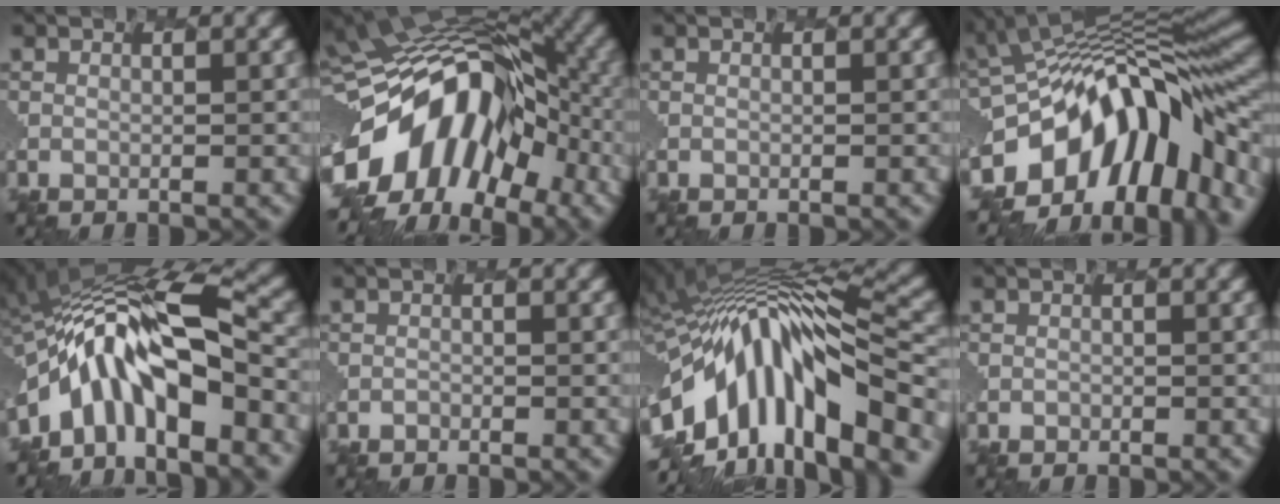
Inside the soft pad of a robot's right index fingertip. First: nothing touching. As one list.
[{"total": 15.8, "force": [-5.3, 10.2, 10.8], "torque": [-0.208, 0.005, -0.087]}, {"total": 0.0}, {"total": 13.1, "force": [-5.5, 7.1, 9.5], "torque": [-0.155, 0.018, -0.103]}, {"total": 10.7, "force": [-5.2, 3.2, 8.8], "torque": [-0.175, 0.006, -0.081]}, {"total": 1.5, "force": [-1.0, -0.5, -0.9], "torque": [-0.008, -0.003, -0.013]}, {"total": 12.8, "force": [-4.7, 5.3, 10.7], "torque": [-0.199, 0.026, -0.077]}, {"total": 1.0, "force": [-0.7, -0.2, -0.7], "torque": [-0.009, -0.008, -0.005]}]